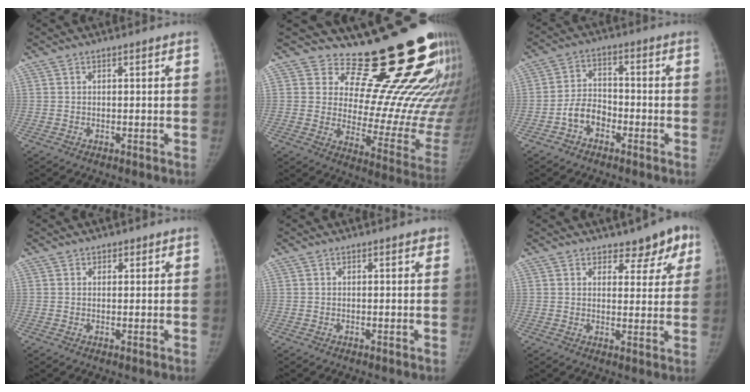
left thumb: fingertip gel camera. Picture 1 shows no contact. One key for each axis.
{"total": 22.1, "fx": 18.0, "fy": 6.0, "fz": 11.2, "tx": -0.102, "ty": -0.181, "tz": 0.236}
{"total": 6.2, "fx": -3.1, "fy": 4.3, "fz": 3.1, "tx": -0.041, "ty": 0.031, "tz": -0.062}
{"total": 1.1, "fx": 0.6, "fy": 0.9, "fz": 0.1, "tx": 0.015, "ty": -0.003, "tz": 0.005}
{"total": 0.6, "fx": 0.4, "fy": 0.3, "fz": 0.3, "tx": -0.002, "ty": -0.001, "tz": 0.001}
{"total": 6.5, "fx": 4.3, "fy": 3.7, "fz": 3.2, "tx": 0.005, "ty": -0.022, "tz": 0.055}